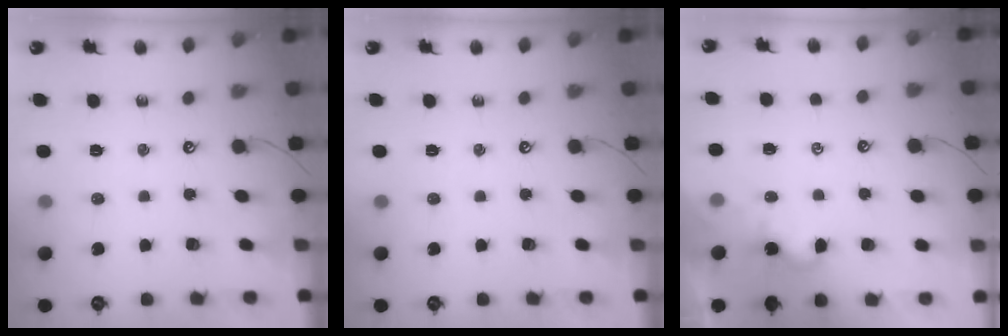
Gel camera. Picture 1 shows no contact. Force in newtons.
{"total": 0.0}
{"total": 1.3, "press": 1.3, "slide": 0.3}